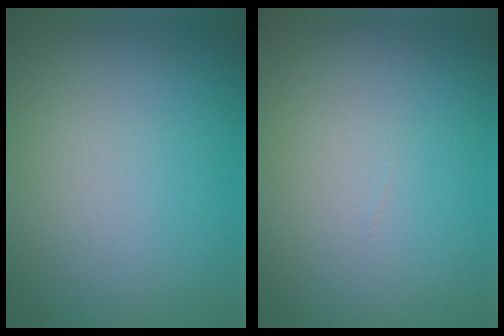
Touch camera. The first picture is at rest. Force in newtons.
{"total": 0.0}